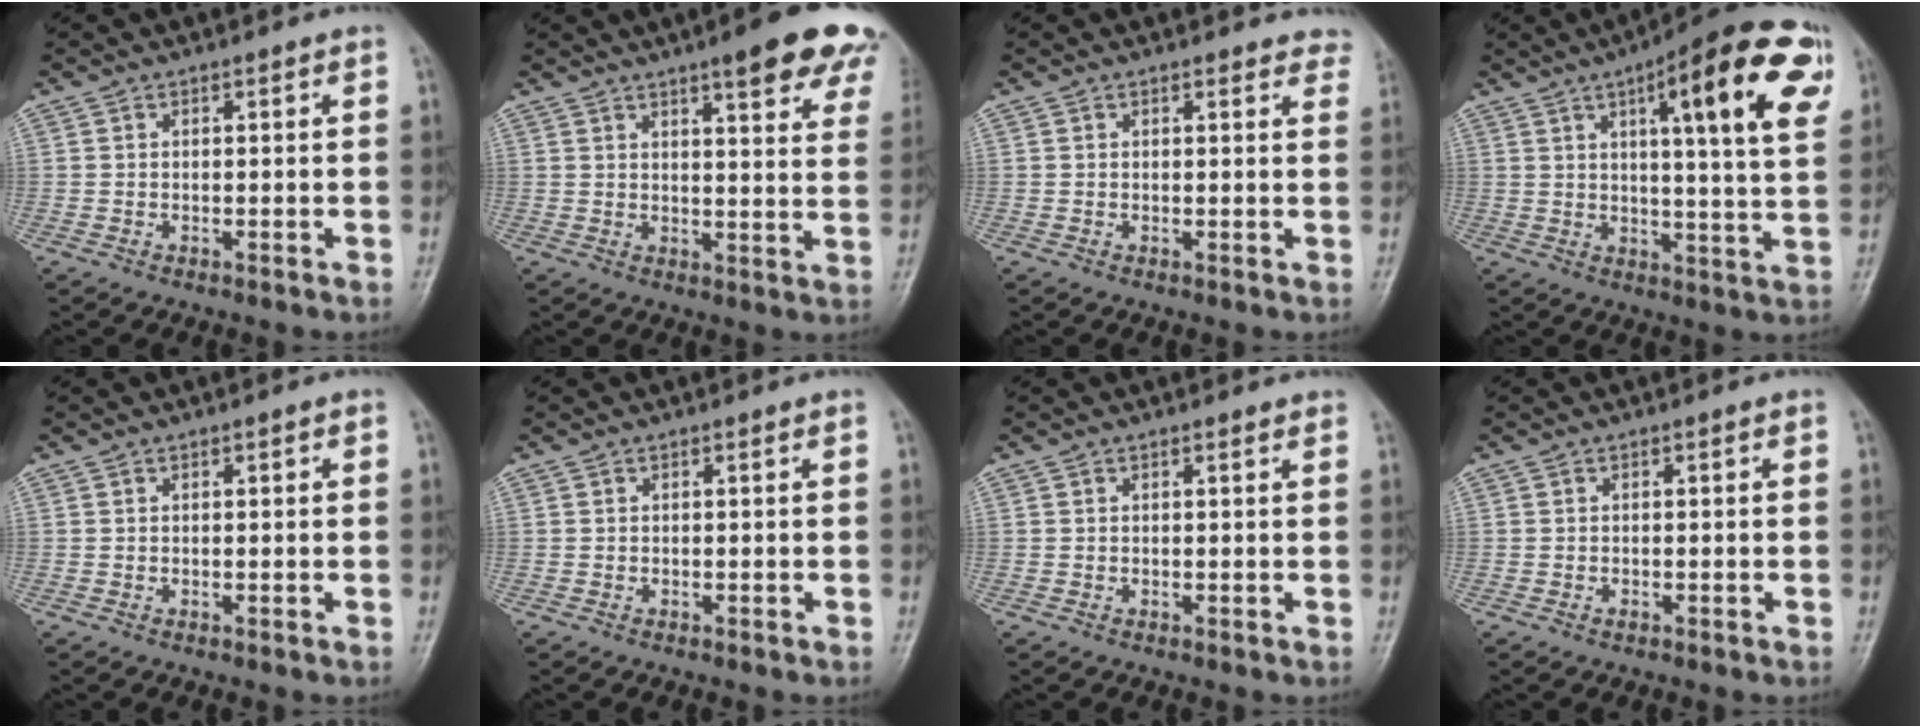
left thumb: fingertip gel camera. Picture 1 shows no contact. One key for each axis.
{"total": 16.5, "fx": 10.7, "fy": 3.8, "fz": 11.9, "tx": -0.122, "ty": -0.036, "tz": 0.119}
{"total": 3.9, "fx": 3.5, "fy": 1.5, "fz": 0.9, "tx": 0.019, "ty": -0.012, "tz": 0.020}
{"total": 20.0, "fx": 8.1, "fy": 4.5, "fz": 17.8, "tx": -0.215, "ty": -0.012, "tz": 0.100}
{"total": 0.8, "fx": 0.3, "fy": 0.4, "fz": 0.7, "tx": -0.007, "ty": 0.001, "tz": 0.004}
{"total": 0.0}
{"total": 0.8, "fx": 0.6, "fy": 0.2, "fz": 0.5, "tx": -0.006, "ty": 0.000, "tz": 0.006}
{"total": 0.7, "fx": -0.3, "fy": 0.5, "fz": 0.5, "tx": -0.007, "ty": 0.004, "tz": -0.006}